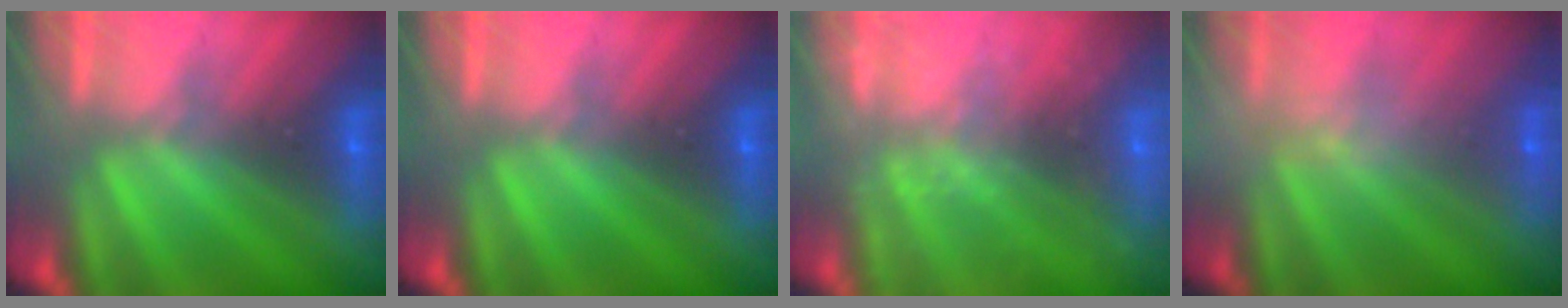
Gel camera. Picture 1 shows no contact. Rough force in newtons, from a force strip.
{"total": 0.0}
{"total": 7.2}
{"total": 2.5}